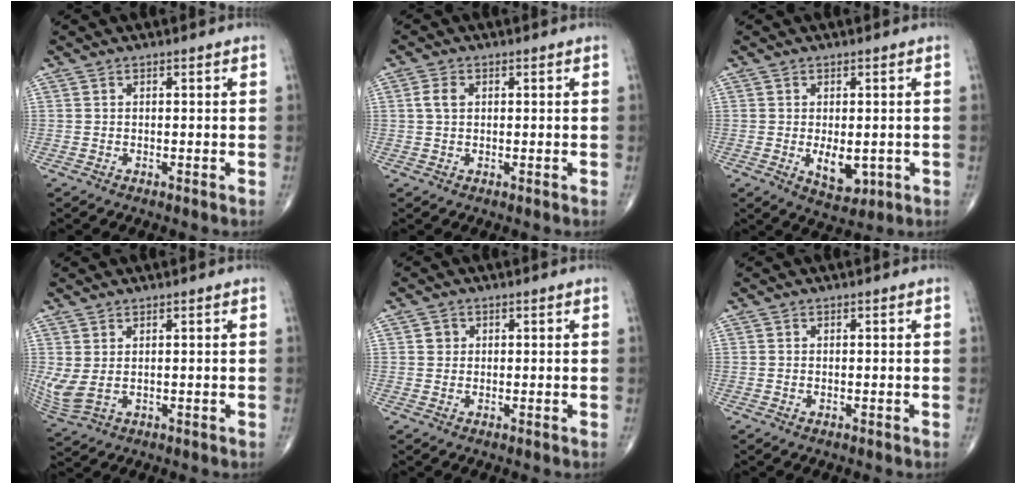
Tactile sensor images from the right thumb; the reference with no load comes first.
{"total": 2.8, "force": [0.6, 1.9, 2.0], "torque": [-0.039, 0.006, 0.012]}
{"total": 5.8, "force": [-0.9, 3.3, 4.7], "torque": [-0.057, -0.011, -0.004]}
{"total": 5.4, "force": [0.7, 3.1, 4.4], "torque": [-0.113, 0.000, 0.028]}
{"total": 1.7, "force": [0.4, 1.6, 0.4], "torque": [0.002, 0.000, 0.004]}
{"total": 0.0}